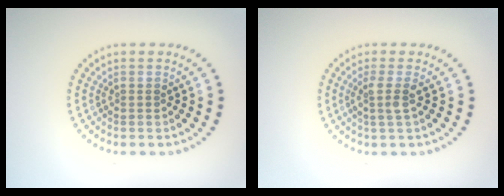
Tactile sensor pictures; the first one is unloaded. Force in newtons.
{"total": 1.8, "press": 1.4, "slide": 1.2}